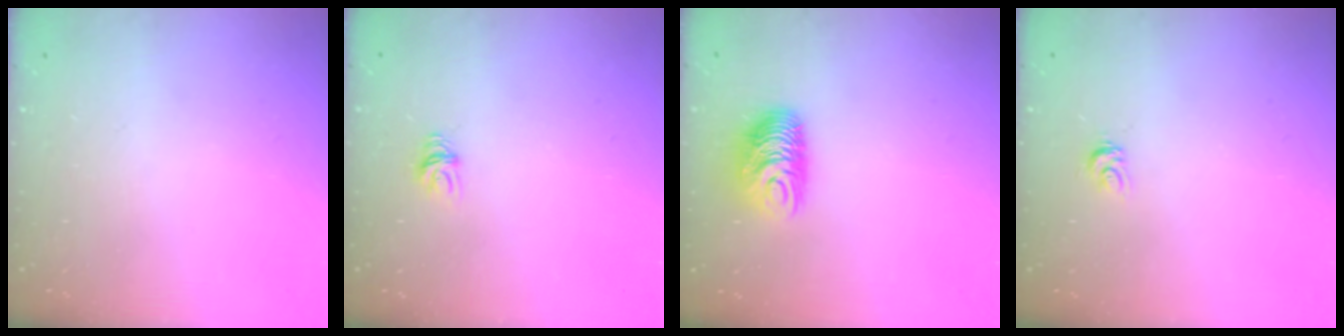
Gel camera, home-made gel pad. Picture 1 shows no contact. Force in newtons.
{"total": 5.6, "press": 5.6, "slide": 0.1}
{"total": 9.6, "press": 9.6, "slide": 0.7}
{"total": 3.3, "press": 3.3, "slide": 0.2}